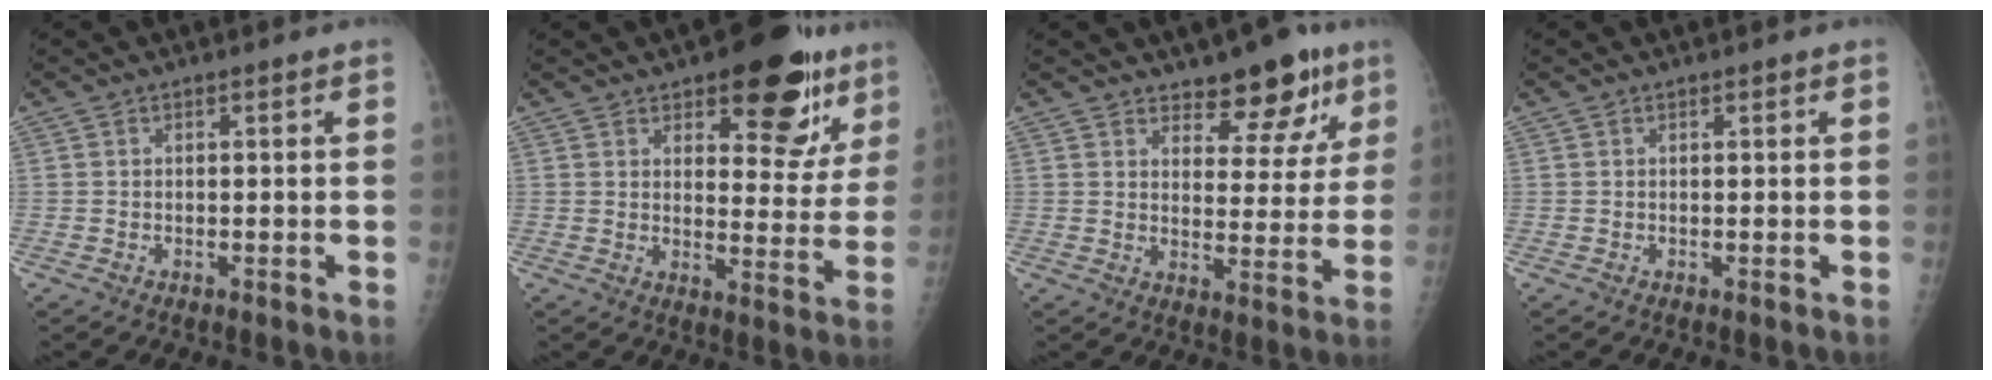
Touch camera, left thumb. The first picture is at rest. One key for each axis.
{"total": 15.8, "fx": 9.3, "fy": 7.2, "fz": 10.4, "tx": -0.072, "ty": -0.052, "tz": 0.124}
{"total": 10.3, "fx": 7.2, "fy": 4.8, "fz": 5.5, "tx": -0.029, "ty": -0.043, "tz": 0.101}
{"total": 0.0}